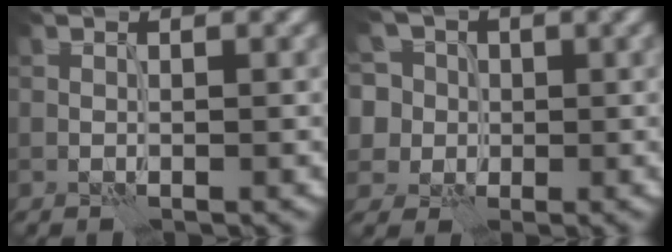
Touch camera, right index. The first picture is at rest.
{"total": 9.9, "force": [4.6, 7.8, 4.1], "torque": [-0.092, 0.028, 0.052]}